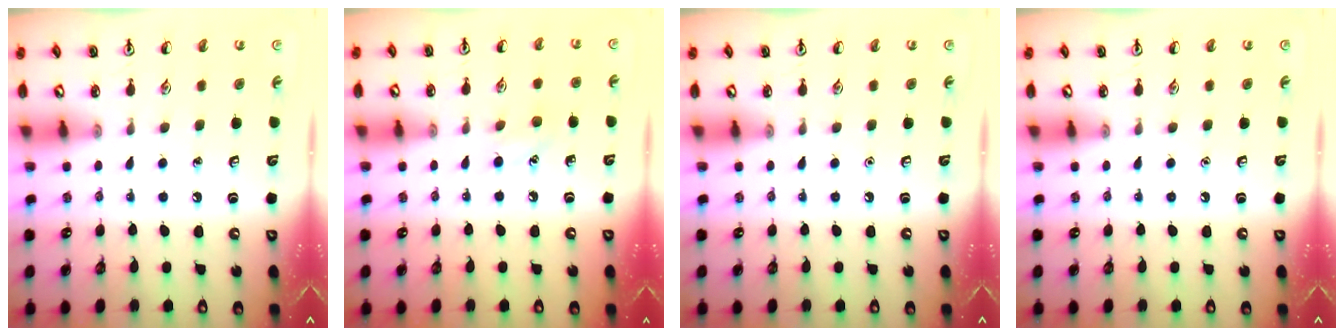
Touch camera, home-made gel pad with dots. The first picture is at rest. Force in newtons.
{"total": 6.4, "press": 6.2, "slide": 1.9}
{"total": 0.0}
{"total": 0.0}